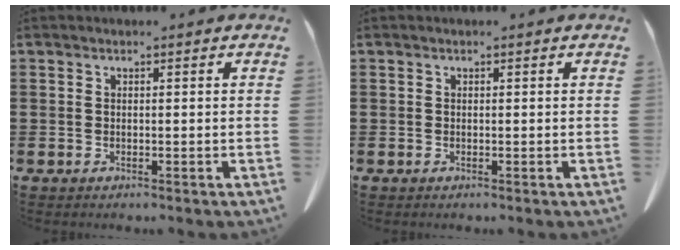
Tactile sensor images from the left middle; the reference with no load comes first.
{"total": 0.0}